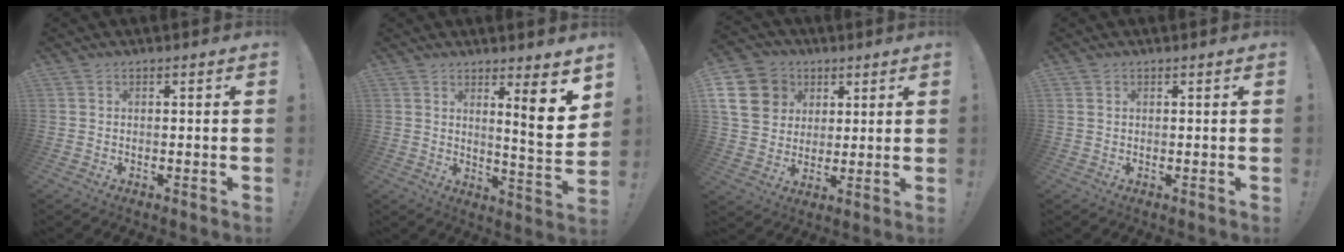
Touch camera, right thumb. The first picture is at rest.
{"total": 9.7, "force": [4.6, 0.3, 8.6], "torque": [-0.102, -0.048, 0.064]}
{"total": 15.4, "force": [4.5, 13.3, 6.1], "torque": [-0.087, -0.012, 0.101]}
{"total": 0.8, "force": [0.3, 0.6, 0.2], "torque": [-0.002, 0.002, 0.006]}